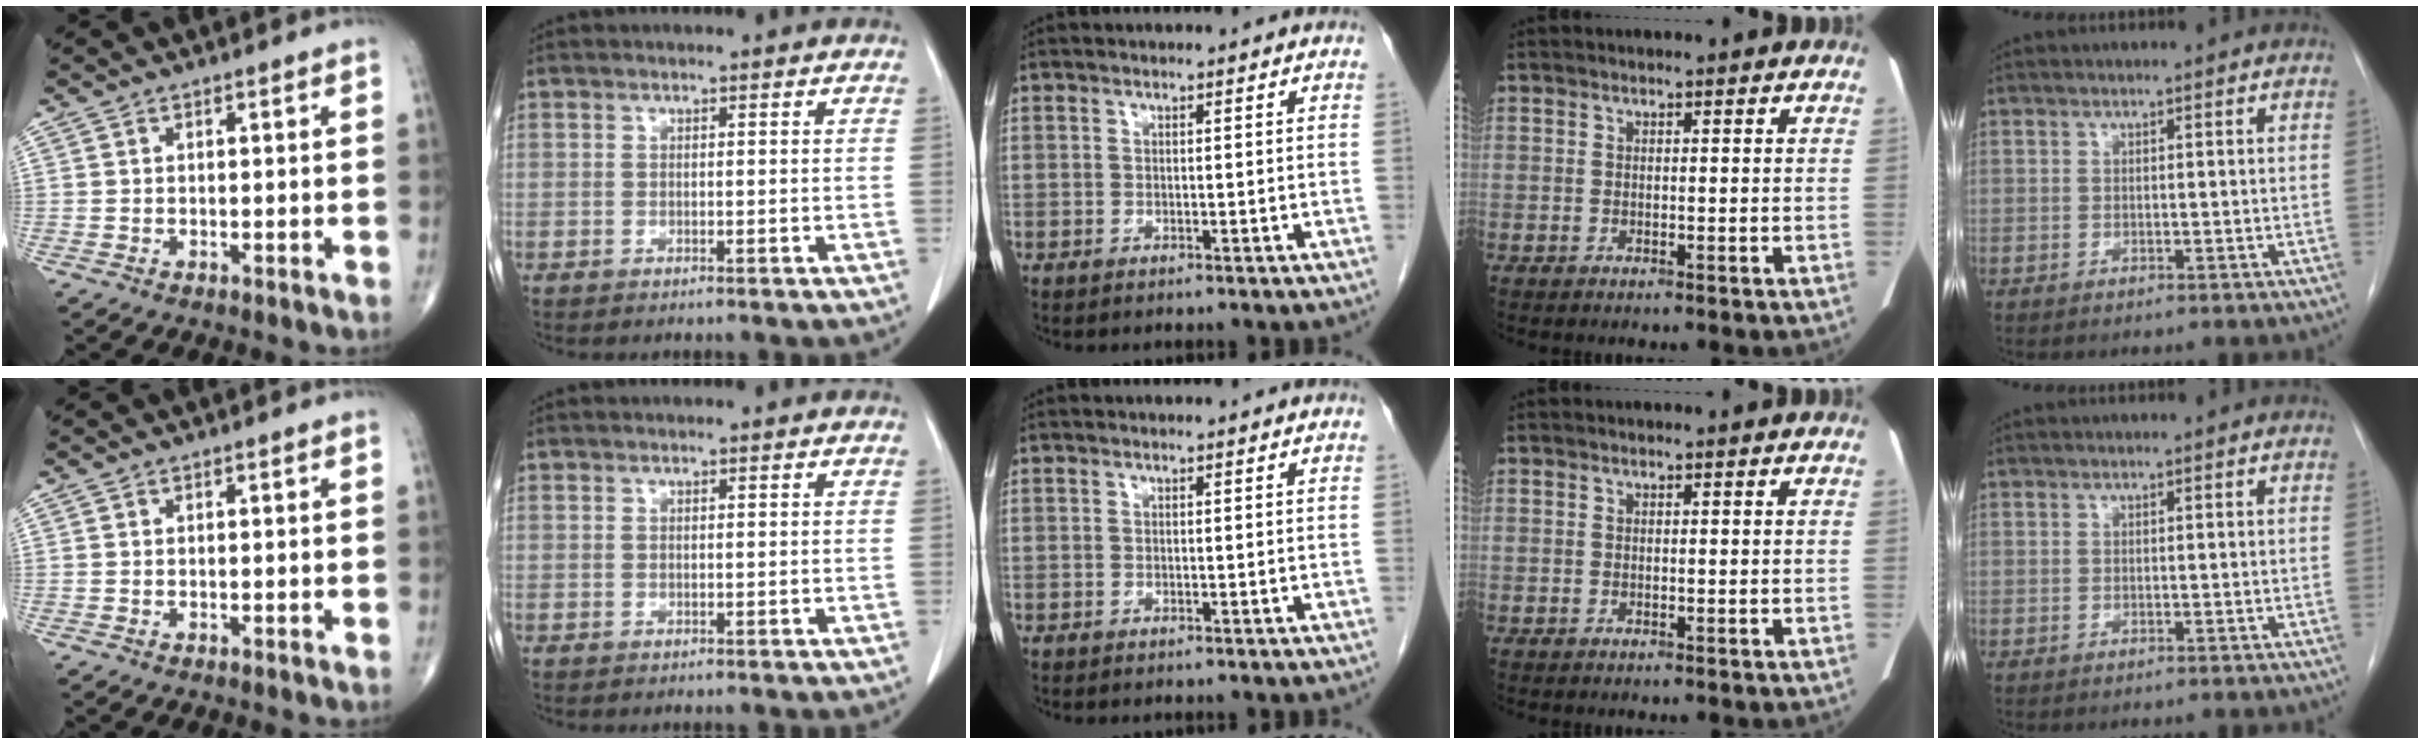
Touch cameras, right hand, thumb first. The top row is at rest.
{}